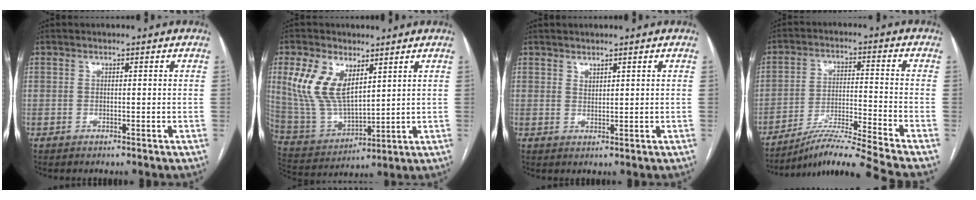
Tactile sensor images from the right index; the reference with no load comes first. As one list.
[{"total": 12.7, "force": [5.3, 6.3, 9.6], "torque": [-0.214, 0.008, 0.117]}, {"total": 1.2, "force": [1.0, 0.4, 0.4], "torque": [-0.005, -0.004, 0.019]}, {"total": 13.5, "force": [-11.8, -3.3, 5.5], "torque": [-0.086, -0.006, -0.200]}]